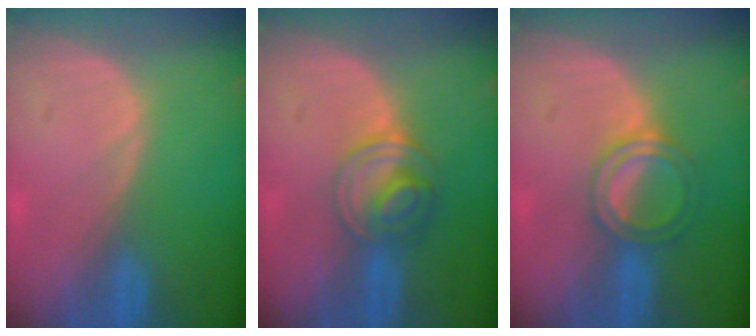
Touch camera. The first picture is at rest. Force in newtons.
{"total": 6.2, "press": 5.4, "slide": 3.1}
{"total": 5.0, "press": 4.6, "slide": 1.9}